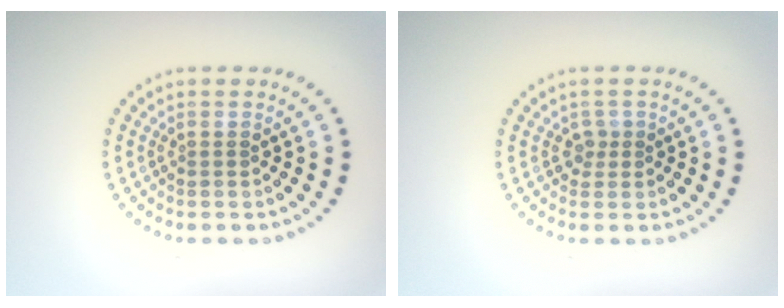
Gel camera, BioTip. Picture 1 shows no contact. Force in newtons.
{"total": 1.1, "press": 0.8, "slide": 0.7}